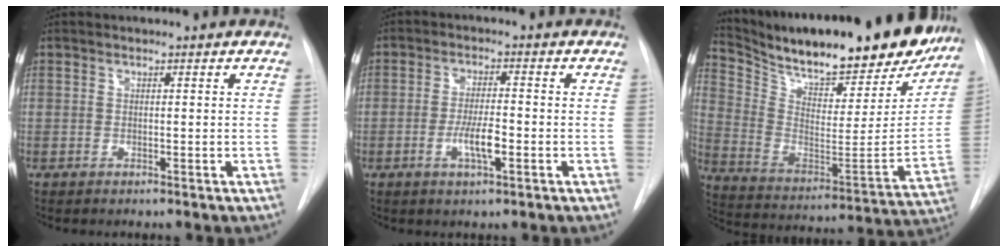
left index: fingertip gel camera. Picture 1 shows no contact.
{"total": 4.9, "force": [-1.7, 1.0, 4.4], "torque": [-0.084, -0.002, -0.030]}
{"total": 30.9, "force": [25.8, 7.8, 15.1], "torque": [-0.257, -0.044, 0.365]}